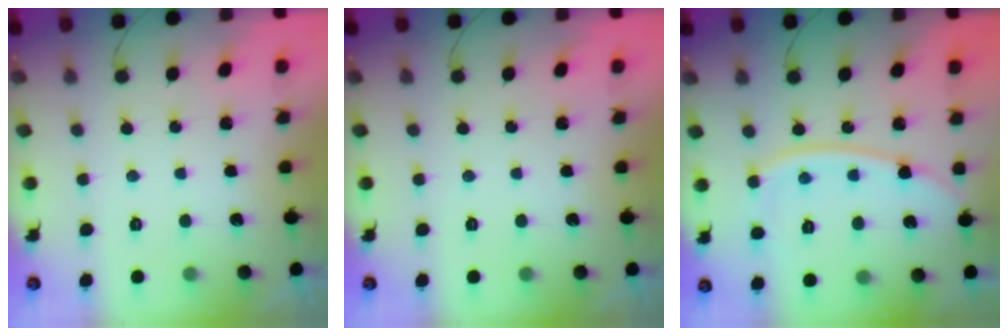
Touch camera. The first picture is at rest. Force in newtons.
{"total": 0.0}
{"total": 12.2, "press": 12.1, "slide": 1.4}